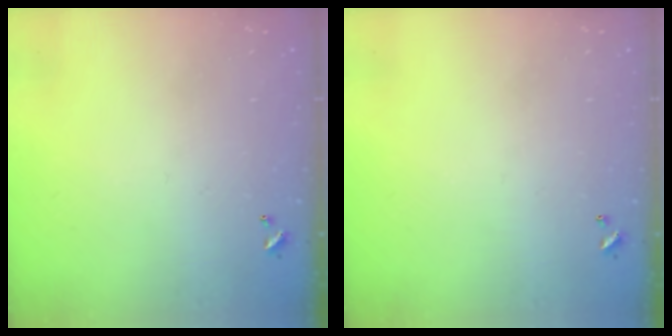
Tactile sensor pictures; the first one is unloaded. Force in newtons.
{"total": 0.0}